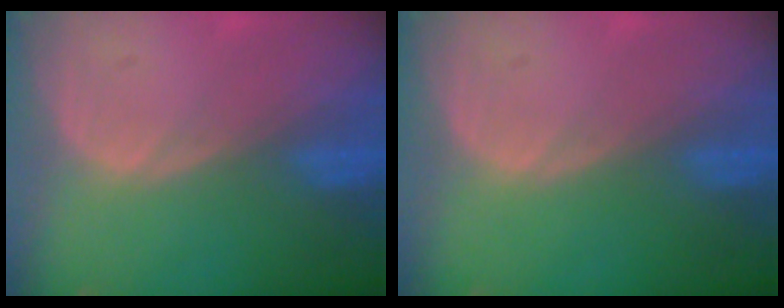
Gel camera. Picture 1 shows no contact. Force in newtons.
{"total": 0.0}